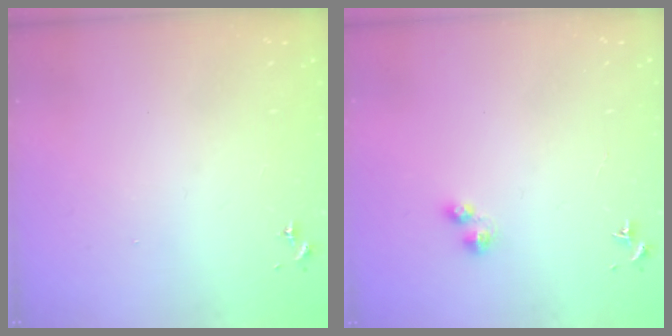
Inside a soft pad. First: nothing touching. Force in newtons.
{"total": 2.5, "press": 2.5, "slide": 0.4}